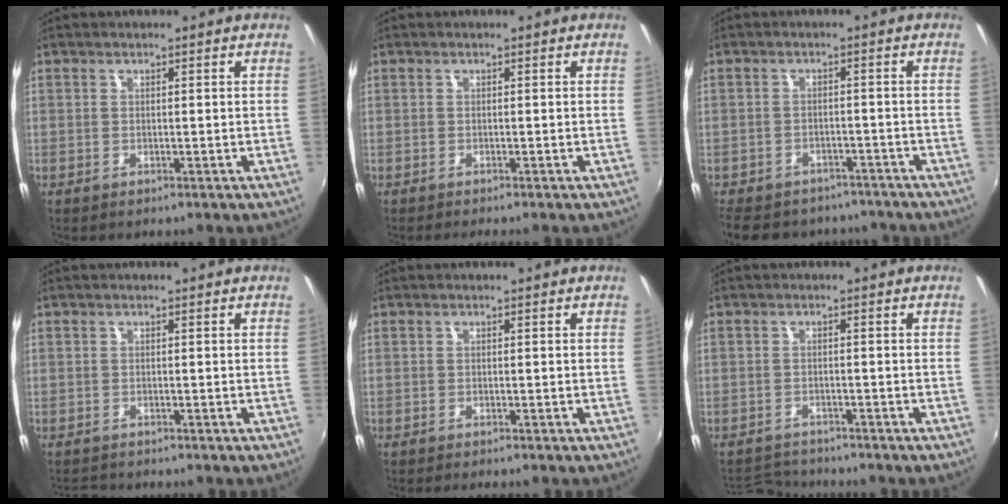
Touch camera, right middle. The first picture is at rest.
{"total": 1.2, "force": [-1.1, -0.1, 0.5], "torque": [-0.007, -0.009, -0.018]}
{"total": 14.3, "force": [-11.7, 6.6, 4.7], "torque": [-0.119, 0.005, -0.160]}
{"total": 1.8, "force": [-1.7, 0.4, 0.1], "torque": [-0.007, -0.007, -0.033]}
{"total": 1.0, "force": [-0.9, -0.1, 0.4], "torque": [-0.005, -0.006, -0.015]}
{"total": 4.5, "force": [-4.4, 0.9, 0.1], "torque": [-0.019, 0.001, -0.080]}